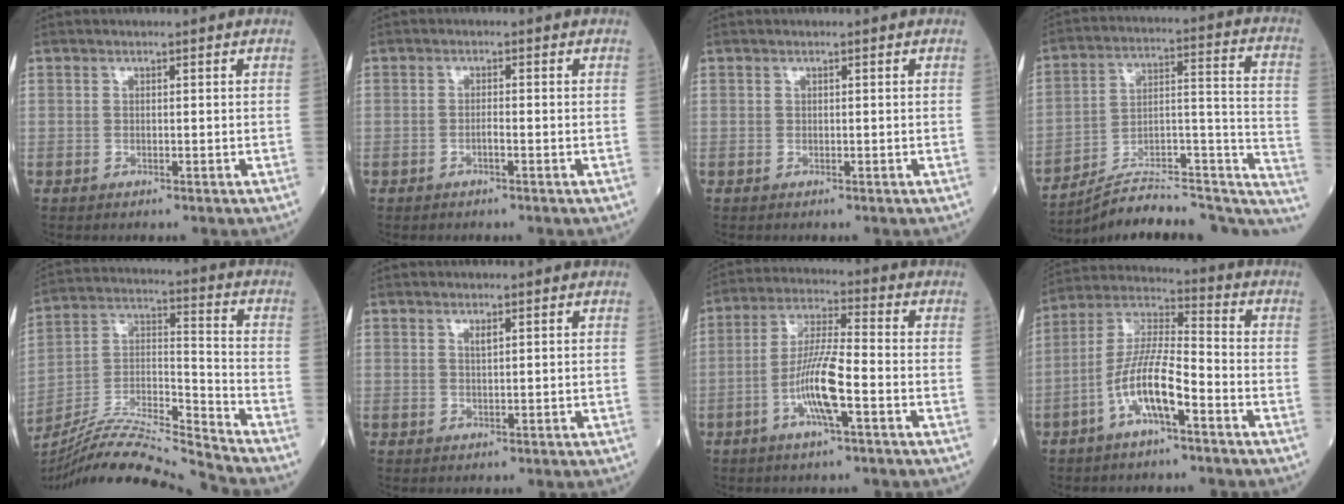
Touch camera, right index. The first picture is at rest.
{"total": 1.1, "force": [-0.7, 0.0, 0.9], "torque": [-0.018, 0.002, -0.013]}
{"total": 0.0}
{"total": 21.7, "force": [-18.7, 5.0, 9.9], "torque": [-0.091, 0.063, -0.271]}
{"total": 17.4, "force": [-16.5, -1.9, 5.3], "torque": [-0.094, 0.015, -0.296]}
{"total": 0.9, "force": [0.5, 0.1, 0.7], "torque": [-0.015, -0.002, 0.010]}
{"total": 9.3, "force": [-3.3, 0.8, 8.7], "torque": [-0.169, 0.001, -0.067]}
{"total": 10.3, "force": [-4.5, 2.0, 9.0], "torque": [-0.187, 0.012, -0.088]}